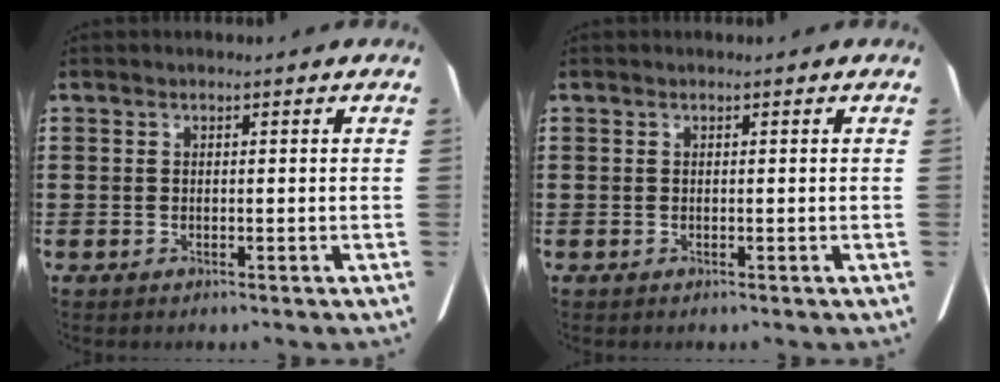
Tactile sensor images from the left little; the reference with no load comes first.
{"total": 0.0}